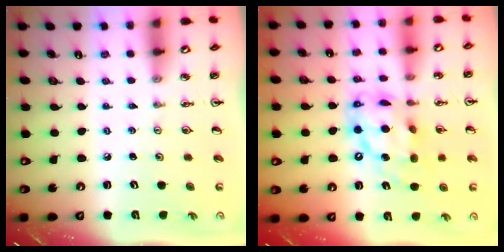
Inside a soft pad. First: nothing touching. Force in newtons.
{"total": 15.2, "press": 15.1, "slide": 1.4}